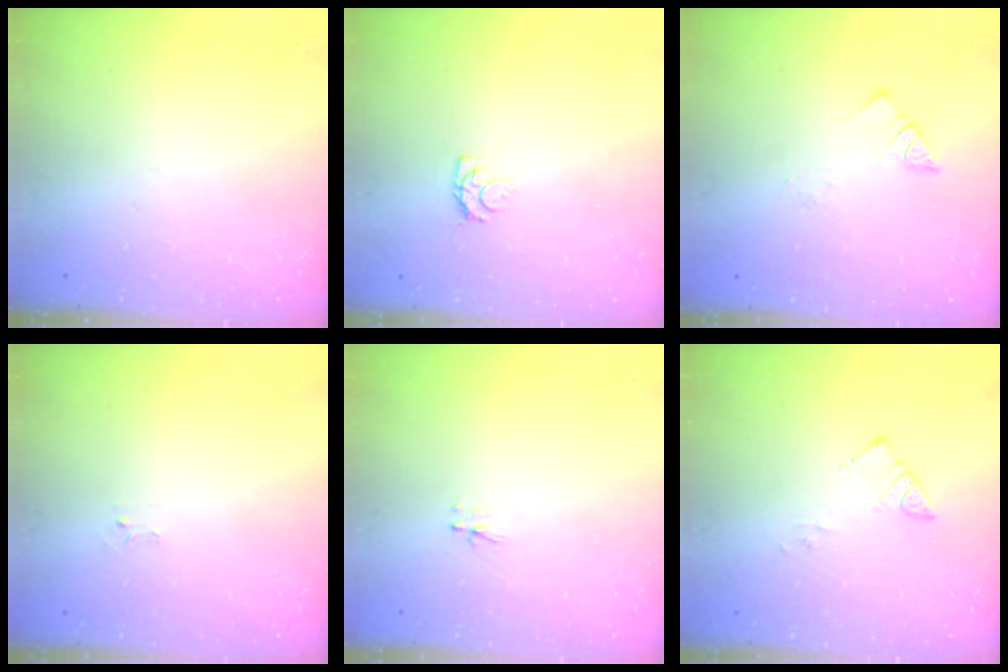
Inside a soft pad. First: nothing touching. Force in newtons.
{"total": 3.4, "press": 3.4, "slide": 0.5}
{"total": 2.8, "press": 2.8, "slide": 0.3}
{"total": 2.6, "press": 2.6, "slide": 0.4}
{"total": 3.0, "press": 3.0, "slide": 0.3}
{"total": 4.4, "press": 4.4, "slide": 0.1}